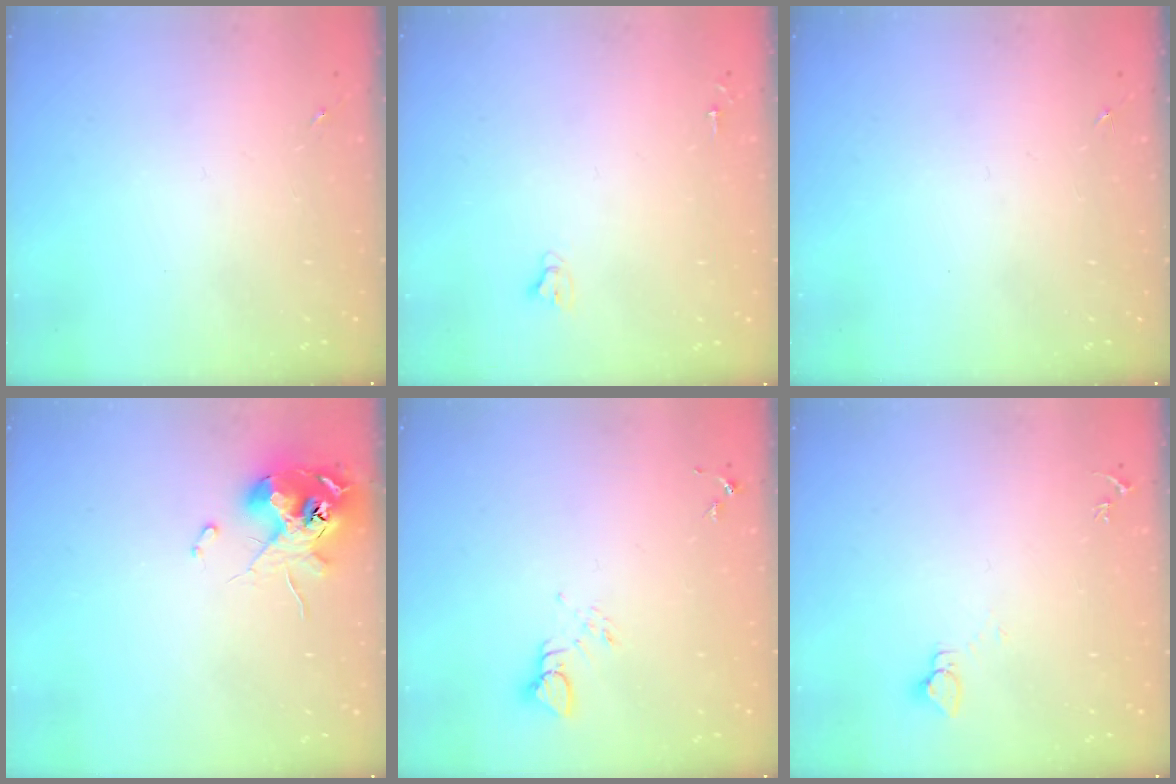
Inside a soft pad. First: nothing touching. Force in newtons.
{"total": 2.7, "press": 2.7, "slide": 0.2}
{"total": 0.0}
{"total": 11.9, "press": 11.8, "slide": 1.2}
{"total": 3.8, "press": 3.7, "slide": 0.4}
{"total": 2.7, "press": 2.7, "slide": 0.1}